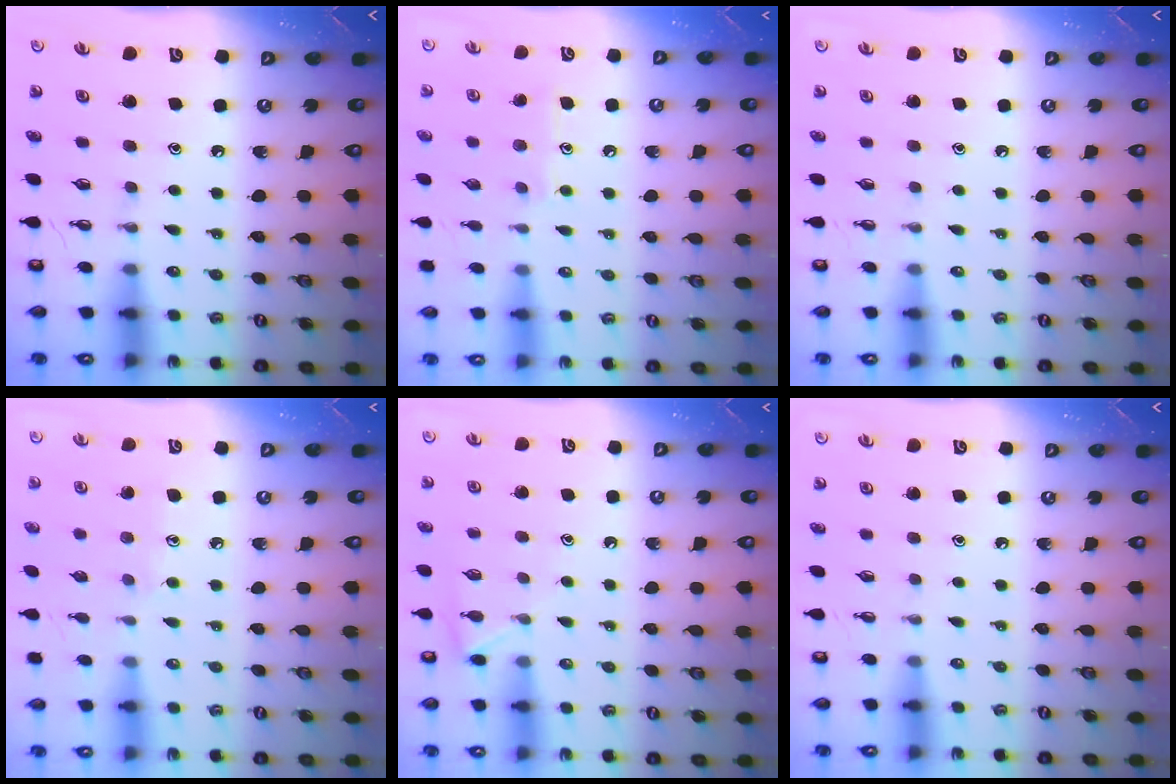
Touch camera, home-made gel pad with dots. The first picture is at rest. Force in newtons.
{"total": 8.1, "press": 8.0, "slide": 0.5}
{"total": 0.0}
{"total": 6.4, "press": 6.3, "slide": 0.6}
{"total": 5.6, "press": 5.6, "slide": 0.7}
{"total": 0.0}